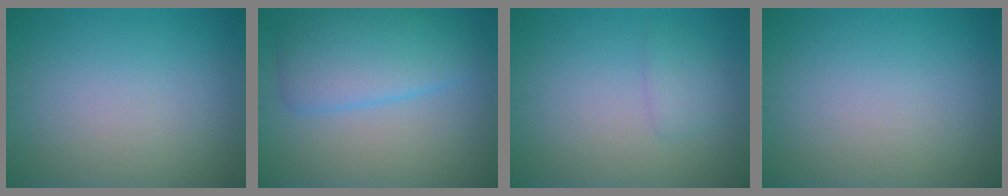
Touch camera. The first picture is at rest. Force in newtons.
{"total": 5.4, "press": 5.4, "slide": 0.3}
{"total": 1.4, "press": 1.4, "slide": 0.1}
{"total": 0.0}